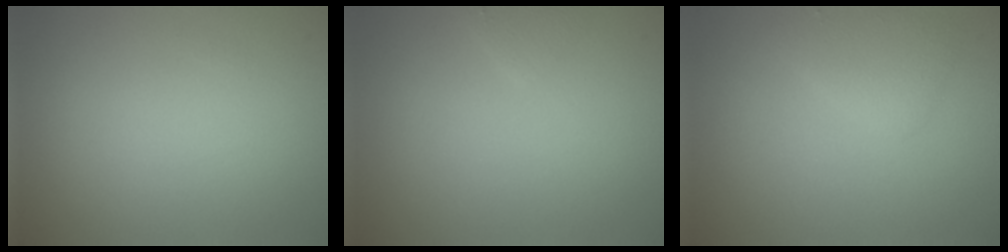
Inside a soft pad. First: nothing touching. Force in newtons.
{"total": 0.7, "press": 0.7, "slide": 0.0}
{"total": 1.9, "press": 1.9, "slide": 0.0}